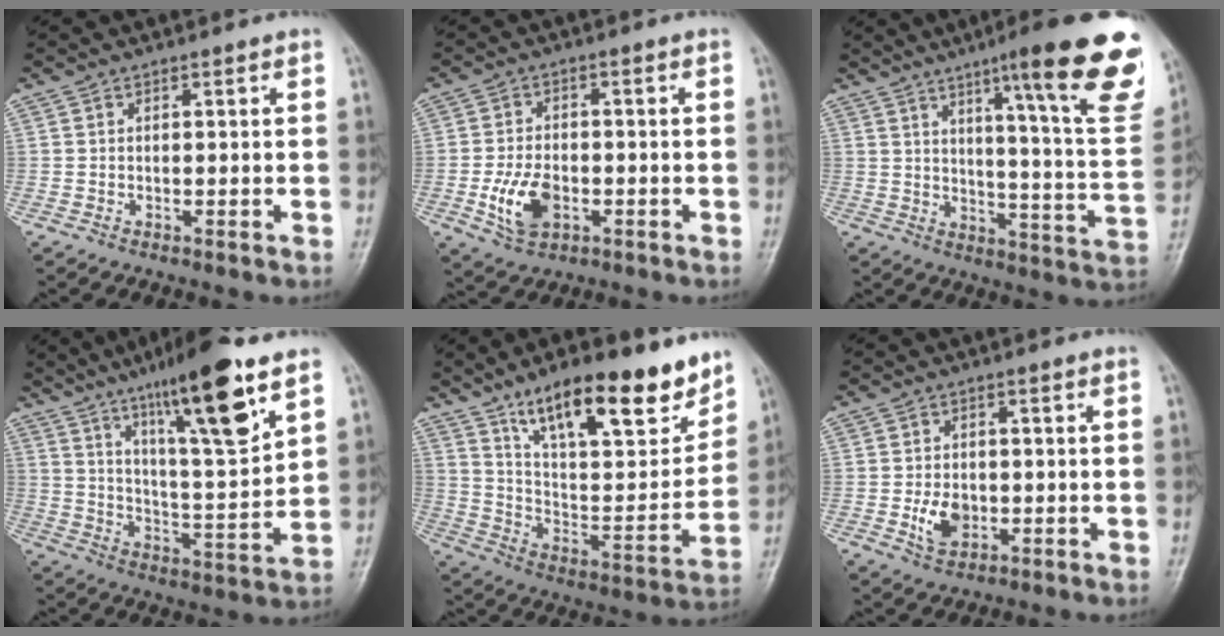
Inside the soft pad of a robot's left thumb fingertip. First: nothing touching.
{"total": 8.0, "force": [-2.3, 5.1, 5.7], "torque": [-0.101, 0.005, -0.039]}
{"total": 23.9, "force": [13.5, 3.1, 19.4], "torque": [-0.238, -0.057, 0.180]}
{"total": 18.9, "force": [11.4, 3.0, 14.9], "torque": [-0.226, -0.054, 0.192]}
{"total": 22.8, "force": [15.1, 7.8, 15.2], "torque": [-0.190, -0.059, 0.252]}
{"total": 5.5, "force": [-1.1, 3.9, 3.7], "torque": [-0.053, -0.002, -0.017]}